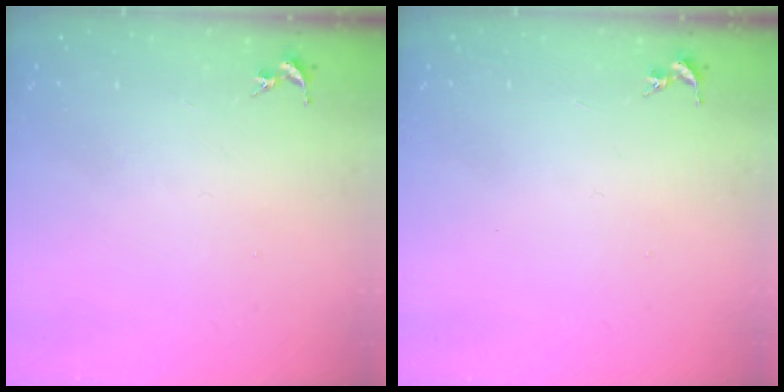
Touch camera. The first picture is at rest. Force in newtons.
{"total": 0.0}